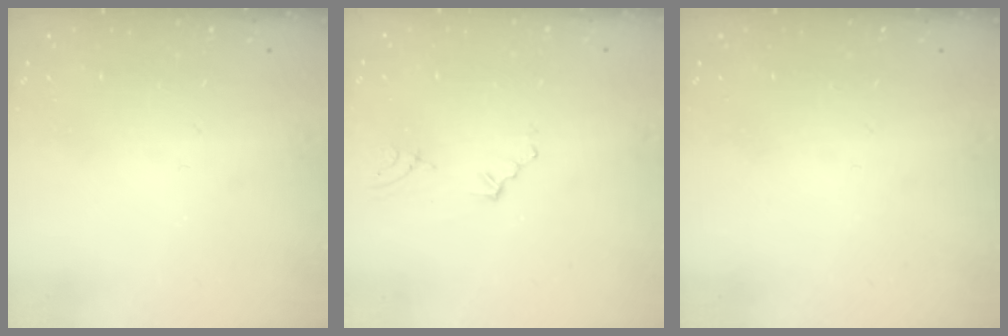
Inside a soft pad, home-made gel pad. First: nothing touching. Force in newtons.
{"total": 3.0, "press": 2.2, "slide": 2.0}
{"total": 0.0}